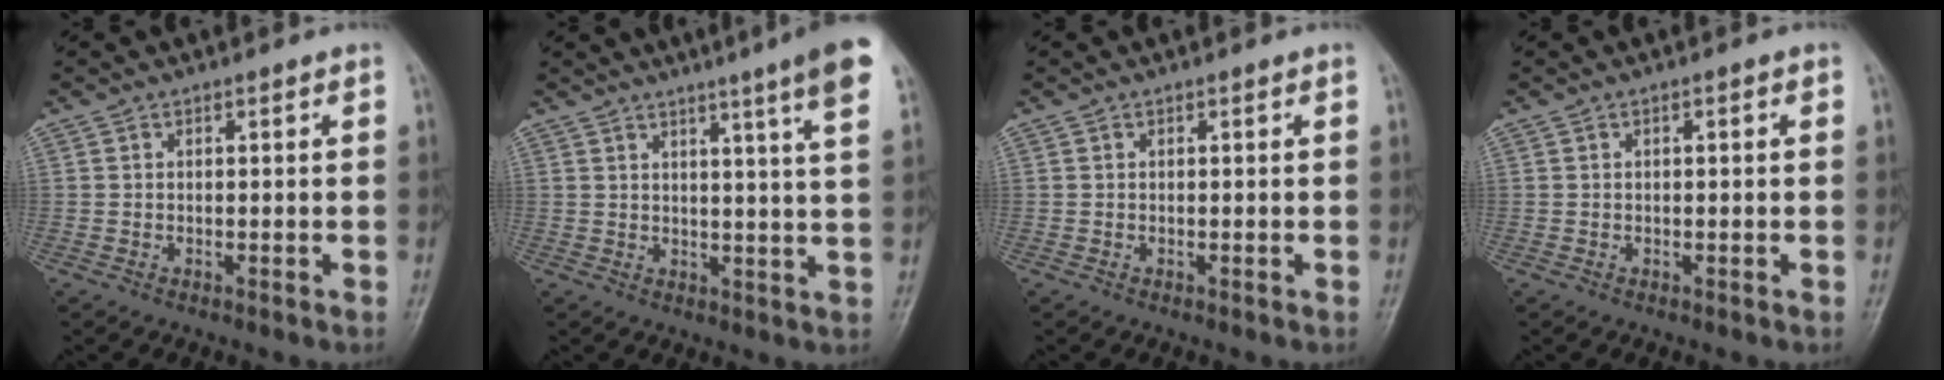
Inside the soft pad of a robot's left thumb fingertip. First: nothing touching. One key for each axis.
{"total": 11.3, "fx": 7.3, "fy": -0.3, "fz": 8.6, "tx": -0.112, "ty": -0.022, "tz": 0.076}
{"total": 0.0}
{"total": 0.5, "fx": 0.1, "fy": 0.1, "fz": 0.5, "tx": -0.010, "ty": 0.002, "tz": -0.001}